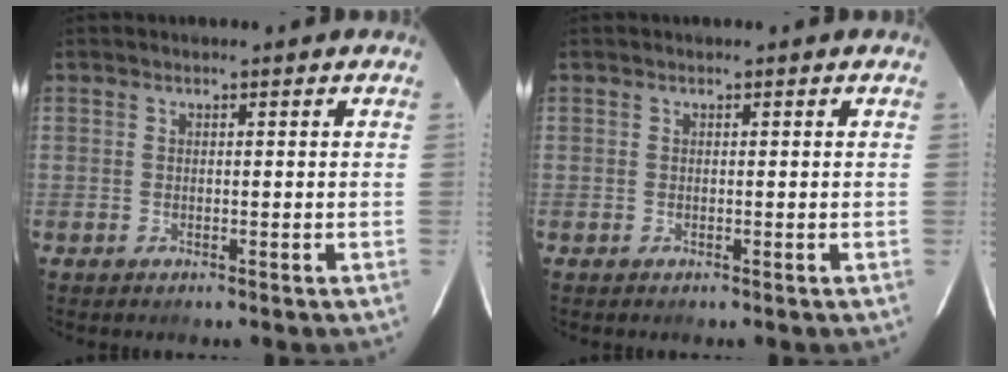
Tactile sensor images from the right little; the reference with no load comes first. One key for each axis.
{"total": 0.0}